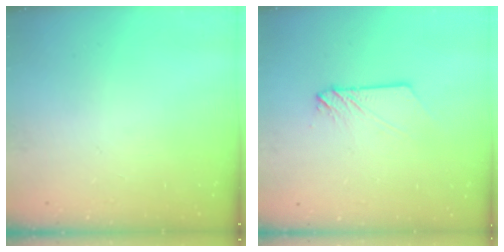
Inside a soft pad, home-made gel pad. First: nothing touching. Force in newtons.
{"total": 2.9, "press": 2.9, "slide": 0.3}